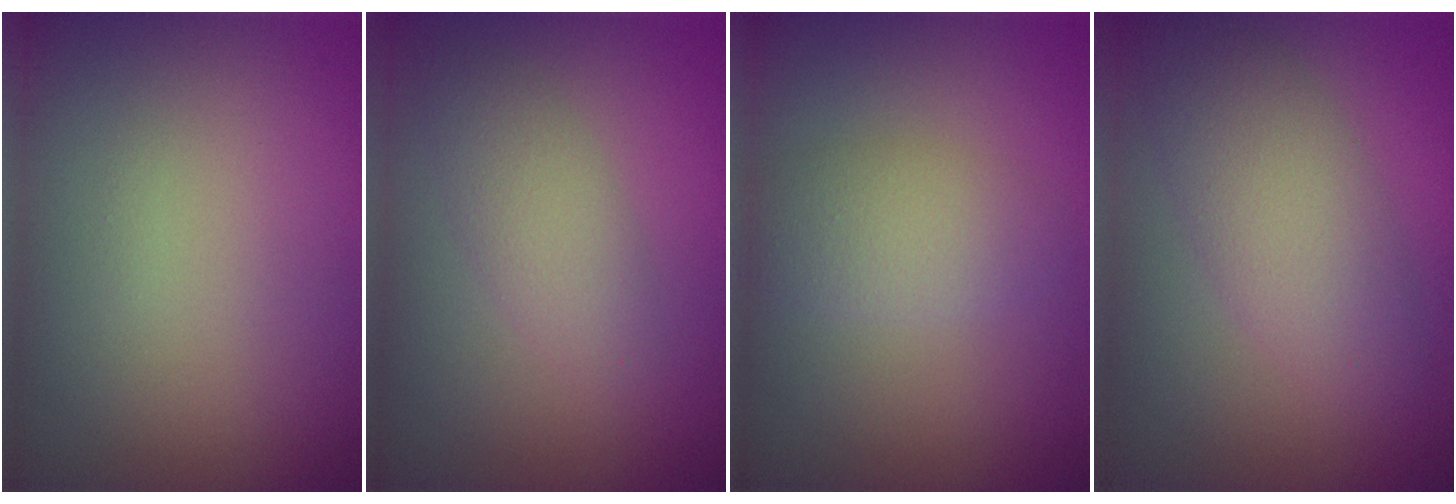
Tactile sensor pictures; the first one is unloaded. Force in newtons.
{"total": 2.7, "press": 2.7, "slide": 0.0}
{"total": 2.8, "press": 2.8, "slide": 0.1}
{"total": 4.8, "press": 4.8, "slide": 0.3}